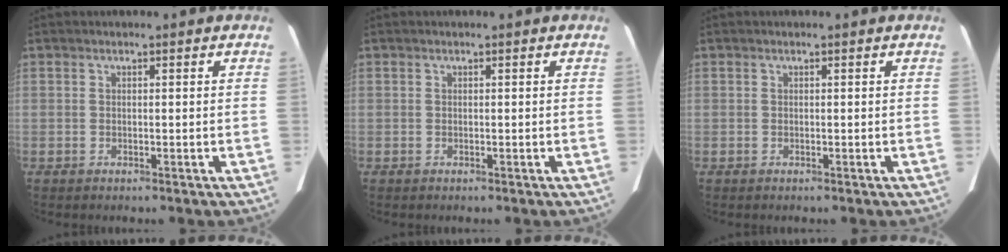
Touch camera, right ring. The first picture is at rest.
{"total": 0.0}
{"total": 0.0}